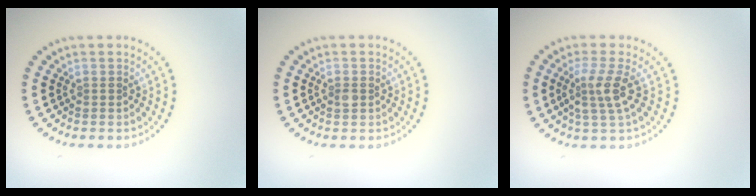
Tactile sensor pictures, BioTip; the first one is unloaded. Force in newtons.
{"total": 0.9, "press": 0.9, "slide": 0.1}
{"total": 2.8, "press": 2.2, "slide": 1.7}